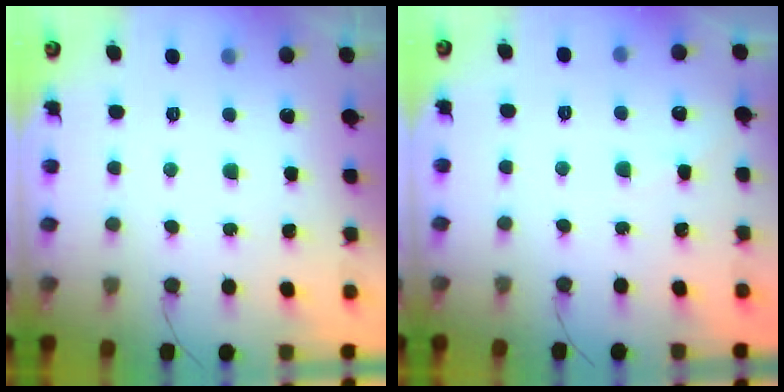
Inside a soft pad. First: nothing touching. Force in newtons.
{"total": 2.7, "press": 2.7, "slide": 0.4}